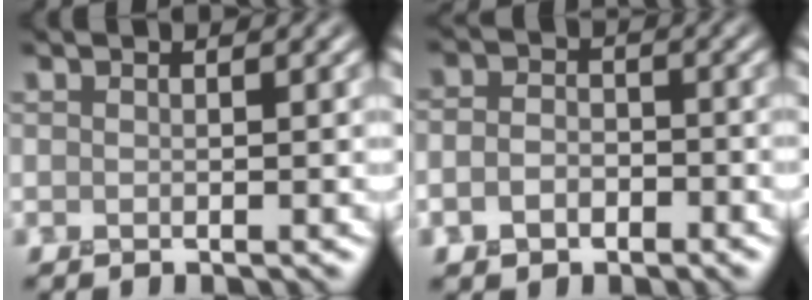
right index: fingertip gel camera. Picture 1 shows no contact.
{"total": 2.9, "force": [-1.2, 2.1, 1.5], "torque": [-0.027, 0.000, -0.030]}